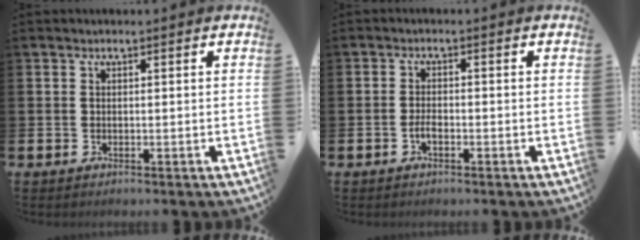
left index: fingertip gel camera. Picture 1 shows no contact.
{"total": 1.7, "force": [-0.9, 0.7, 1.3], "torque": [-0.019, -0.002, -0.018]}